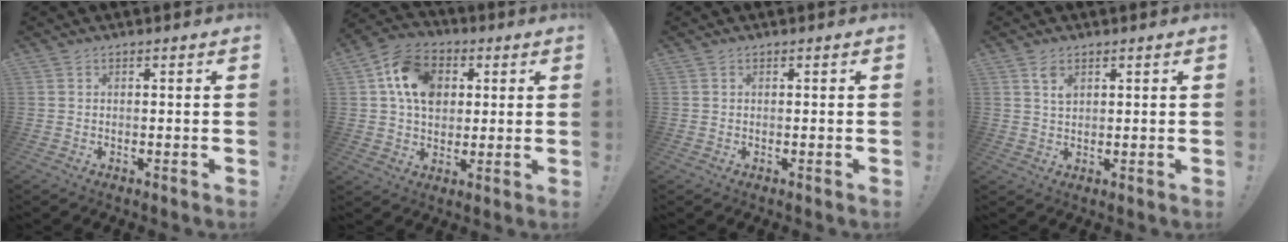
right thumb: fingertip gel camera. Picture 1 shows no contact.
{"total": 14.6, "force": [4.1, 11.3, 8.4], "torque": [-0.145, -0.002, 0.083]}
{"total": 0.0}
{"total": 3.4, "force": [2.1, 1.7, 2.1], "torque": [-0.024, -0.012, 0.034]}